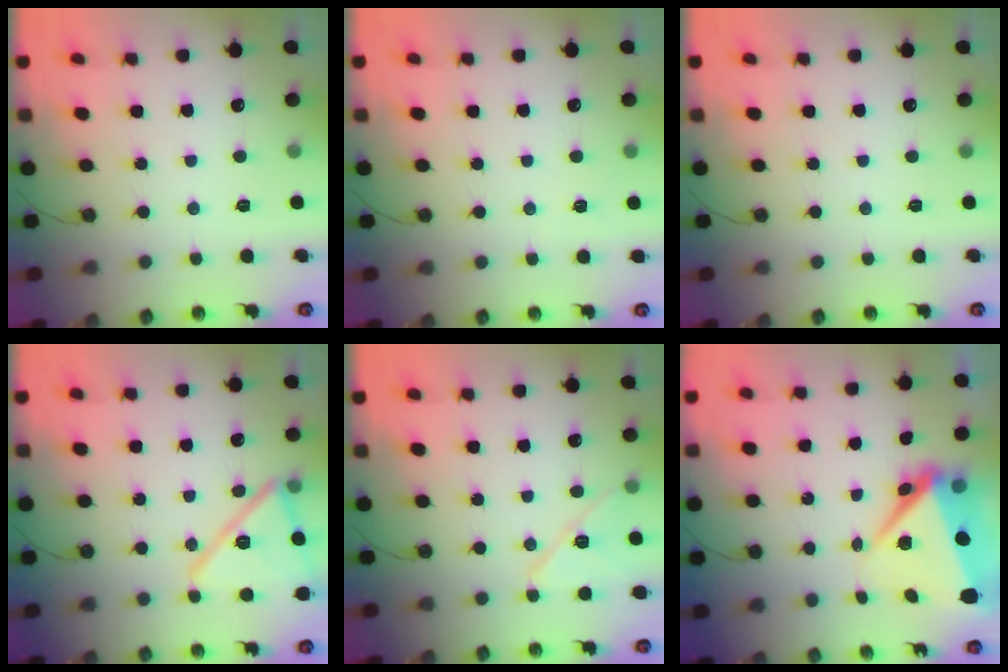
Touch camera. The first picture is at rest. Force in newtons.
{"total": 2.7, "press": 2.5, "slide": 0.9}
{"total": 0.0}
{"total": 16.9, "press": 16.9, "slide": 0.6}
{"total": 11.0, "press": 11.0, "slide": 0.9}
{"total": 10.5, "press": 10.3, "slide": 1.9}